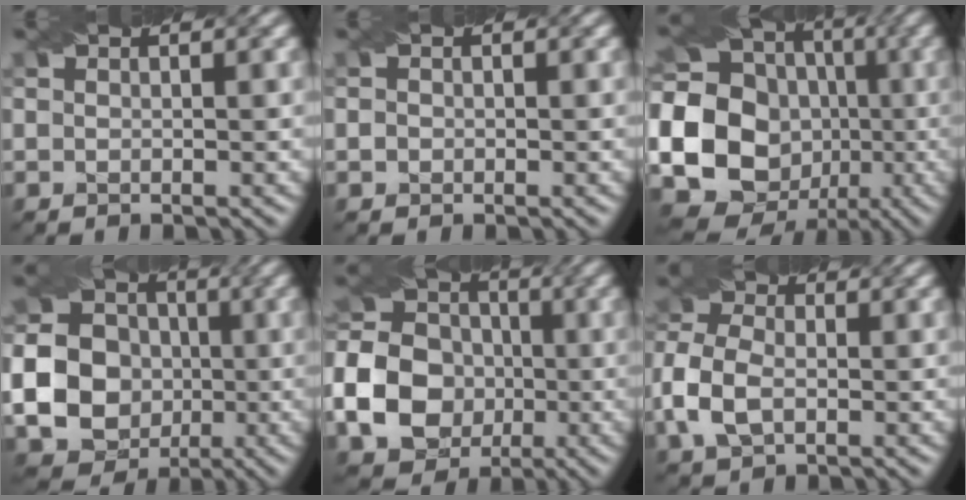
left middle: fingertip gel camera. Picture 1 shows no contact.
{"total": 0.6, "force": [-0.2, 0.5, 0.1], "torque": [0.003, -0.001, -0.006]}
{"total": 22.6, "force": [-3.0, 20.7, 8.6], "torque": [-0.189, 0.000, -0.093]}
{"total": 22.7, "force": [-2.6, 21.7, 6.0], "torque": [-0.168, -0.019, -0.078]}
{"total": 12.5, "force": [-2.5, 10.8, 5.7], "torque": [-0.125, -0.021, -0.066]}
{"total": 5.8, "force": [-1.6, 3.9, 4.0], "torque": [-0.098, 0.003, -0.040]}